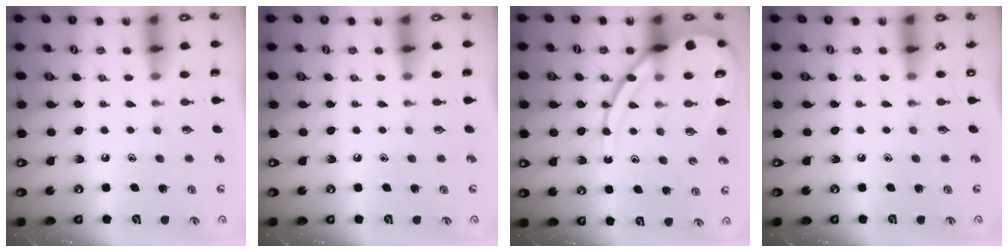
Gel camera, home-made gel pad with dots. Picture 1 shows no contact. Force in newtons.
{"total": 0.0}
{"total": 16.6, "press": 16.5, "slide": 1.4}
{"total": 0.0}